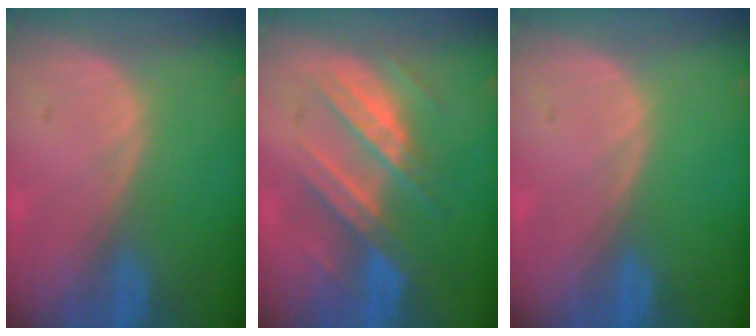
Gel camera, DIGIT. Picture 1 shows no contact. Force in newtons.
{"total": 7.4, "press": 7.4, "slide": 0.1}
{"total": 0.0}